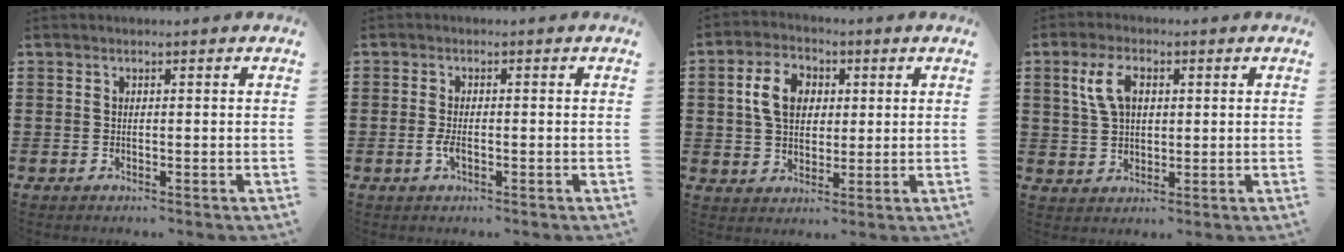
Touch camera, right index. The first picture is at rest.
{"total": 2.1, "force": [-0.7, 0.7, 1.9], "torque": [-0.049, -0.005, -0.017]}
{"total": 7.2, "force": [1.5, 5.2, 4.8], "torque": [-0.100, 0.011, 0.020]}
{"total": 5.7, "force": [1.8, 3.2, 4.4], "torque": [-0.097, 0.014, 0.031]}